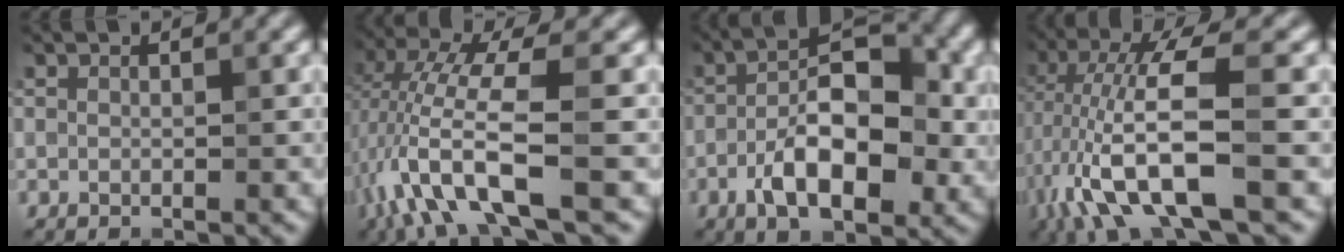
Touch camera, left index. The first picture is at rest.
{"total": 8.3, "force": [-2.5, 2.0, 7.6], "torque": [-0.156, 0.010, -0.052]}
{"total": 8.6, "force": [-2.6, 3.7, 7.3], "torque": [-0.114, 0.015, -0.049]}
{"total": 9.4, "force": [-3.0, 2.1, 8.6], "torque": [-0.174, 0.013, -0.056]}